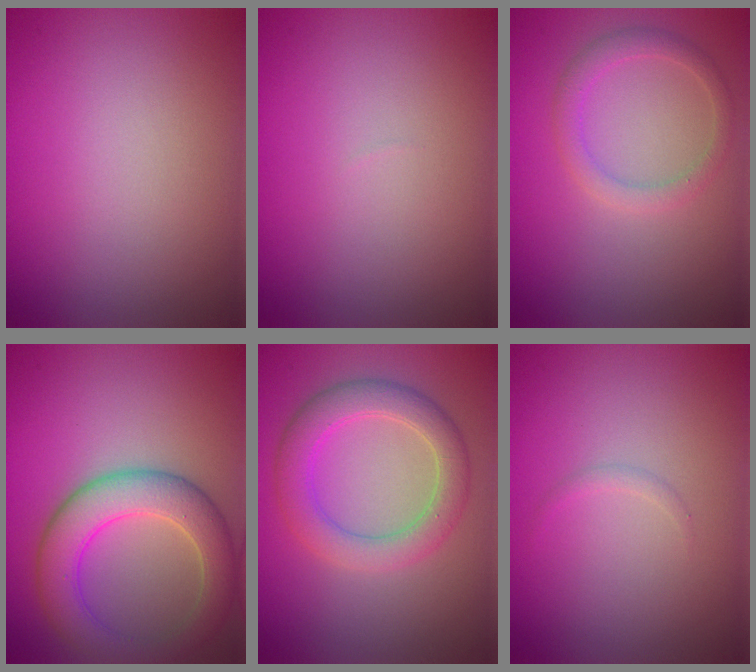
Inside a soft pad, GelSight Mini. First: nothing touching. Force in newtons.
{"total": 0.0}
{"total": 2.1, "press": 2.1, "slide": 0.3}
{"total": 6.2, "press": 6.2, "slide": 0.3}
{"total": 4.4, "press": 4.4, "slide": 0.1}
{"total": 0.5, "press": 0.5, "slide": 0.0}